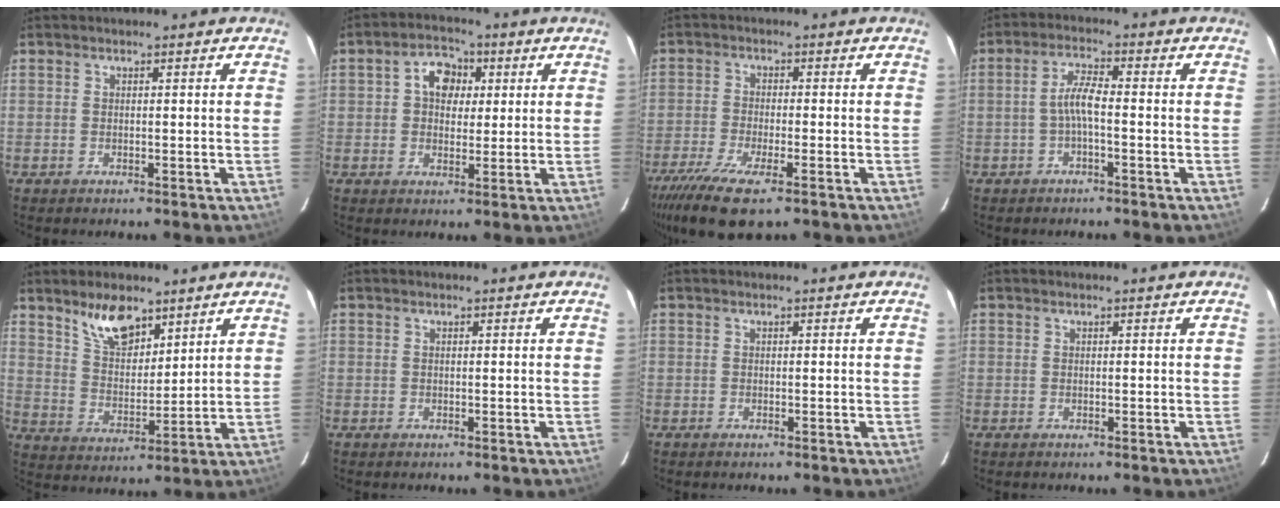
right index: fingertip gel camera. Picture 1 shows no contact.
{"total": 6.3, "force": [1.5, 4.9, 3.6], "torque": [-0.060, 0.019, 0.023]}
{"total": 11.0, "force": [-7.5, 2.7, 7.7], "torque": [-0.179, -0.041, -0.142]}
{"total": 3.8, "force": [-1.2, 0.6, 3.6], "torque": [-0.075, 0.010, -0.024]}
{"total": 9.3, "force": [6.5, 4.1, 5.2], "torque": [-0.088, 0.006, 0.128]}
{"total": 0.0}
{"total": 0.0}
{"total": 0.0}